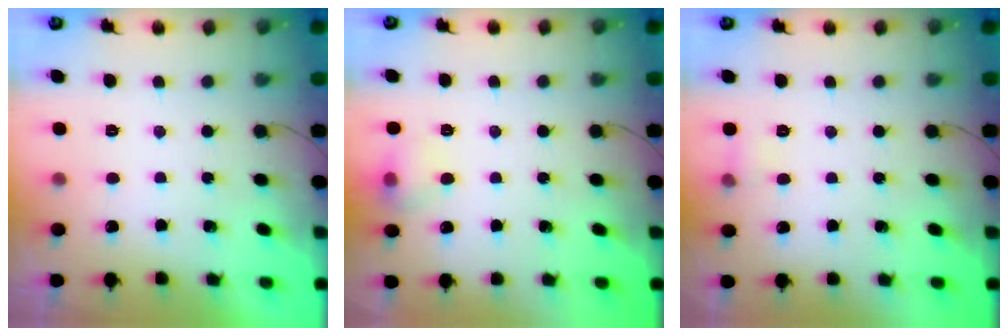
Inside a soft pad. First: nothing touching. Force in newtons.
{"total": 7.7, "press": 7.6, "slide": 1.2}
{"total": 4.0, "press": 4.0, "slide": 0.5}